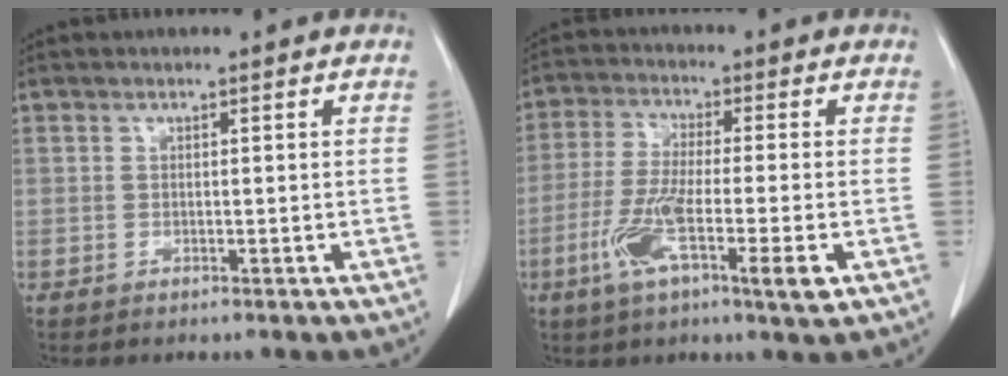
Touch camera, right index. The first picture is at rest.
{"total": 11.2, "force": [-4.2, 0.9, 10.4], "torque": [-0.196, -0.020, -0.078]}